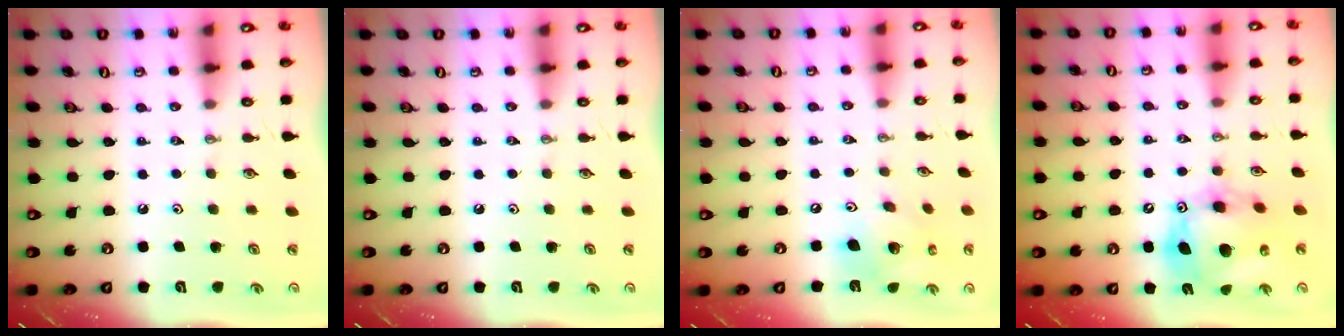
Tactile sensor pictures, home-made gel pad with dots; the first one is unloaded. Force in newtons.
{"total": 0.0}
{"total": 13.5, "press": 13.3, "slide": 2.4}
{"total": 14.7, "press": 14.6, "slide": 1.3}